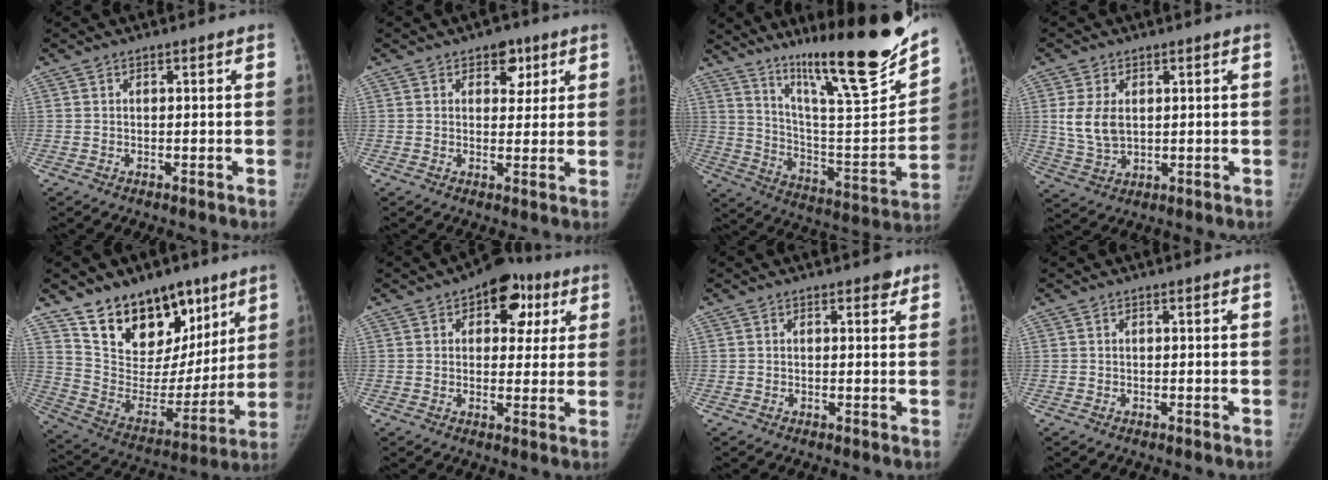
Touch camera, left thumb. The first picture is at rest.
{"total": 5.0, "force": [2.6, 3.4, 2.5], "torque": [0.002, -0.010, 0.033]}
{"total": 26.4, "force": [19.5, 3.1, 17.4], "torque": [-0.244, -0.110, 0.318]}
{"total": 7.1, "force": [1.3, 4.7, 5.1], "torque": [-0.092, -0.006, 0.036]}
{"total": 21.0, "force": [13.8, 12.9, 9.3], "torque": [-0.089, -0.070, 0.238]}
{"total": 10.8, "force": [4.6, 6.8, 7.0], "torque": [-0.037, 0.000, 0.054]}
{"total": 1.6, "force": [1.1, 0.9, 0.7], "torque": [0.003, -0.004, 0.010]}
{"total": 0.0}